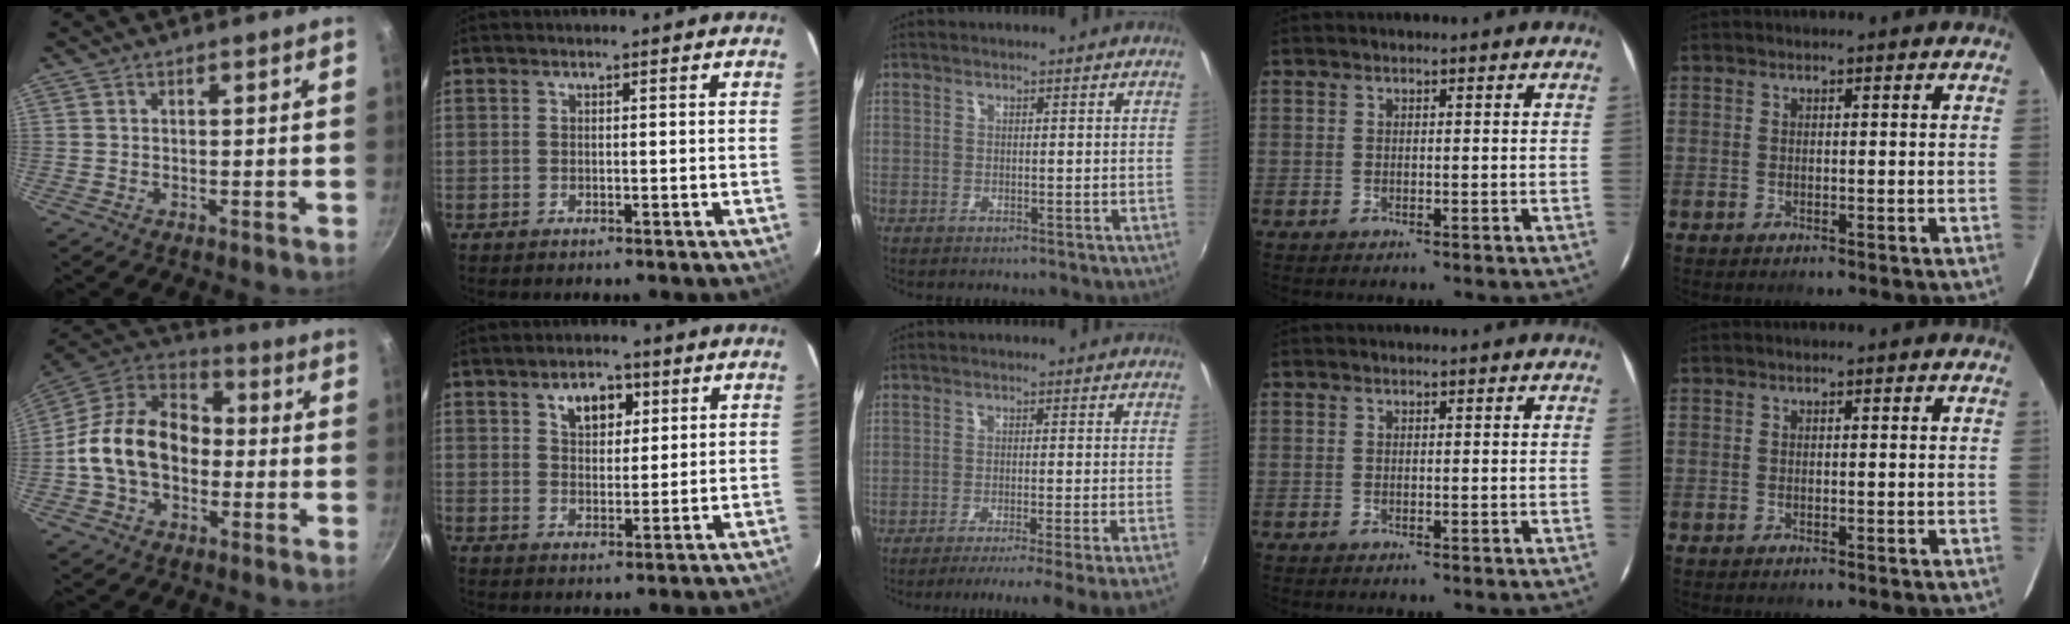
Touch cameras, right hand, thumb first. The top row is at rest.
{"thumb": {"total": 17.4, "force": [-1.7, 12.6, 11.9], "torque": [-0.171, 0.042, -0.046]}, "index": {"total": 6.1, "force": [3.0, 3.6, 3.9], "torque": [-0.060, 0.012, 0.052]}, "middle": {"total": 14.0, "force": [-12.3, -4.1, 5.1], "torque": [-0.078, -0.024, -0.173]}}